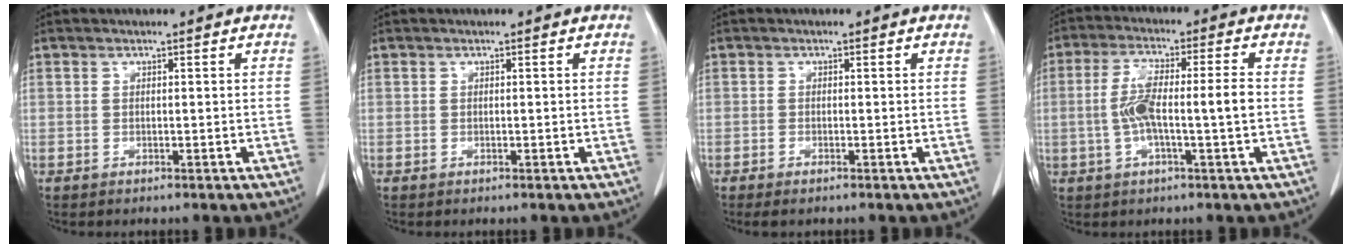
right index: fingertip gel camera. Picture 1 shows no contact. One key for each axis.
{"total": 0.0}
{"total": 1.4, "fx": -1.1, "fy": 0.3, "fz": 0.9, "tx": -0.012, "ty": 0.000, "tz": -0.013}
{"total": 8.1, "fx": -0.8, "fy": 0.7, "fz": 8.0, "tx": -0.161, "ty": 0.016, "tz": -0.016}